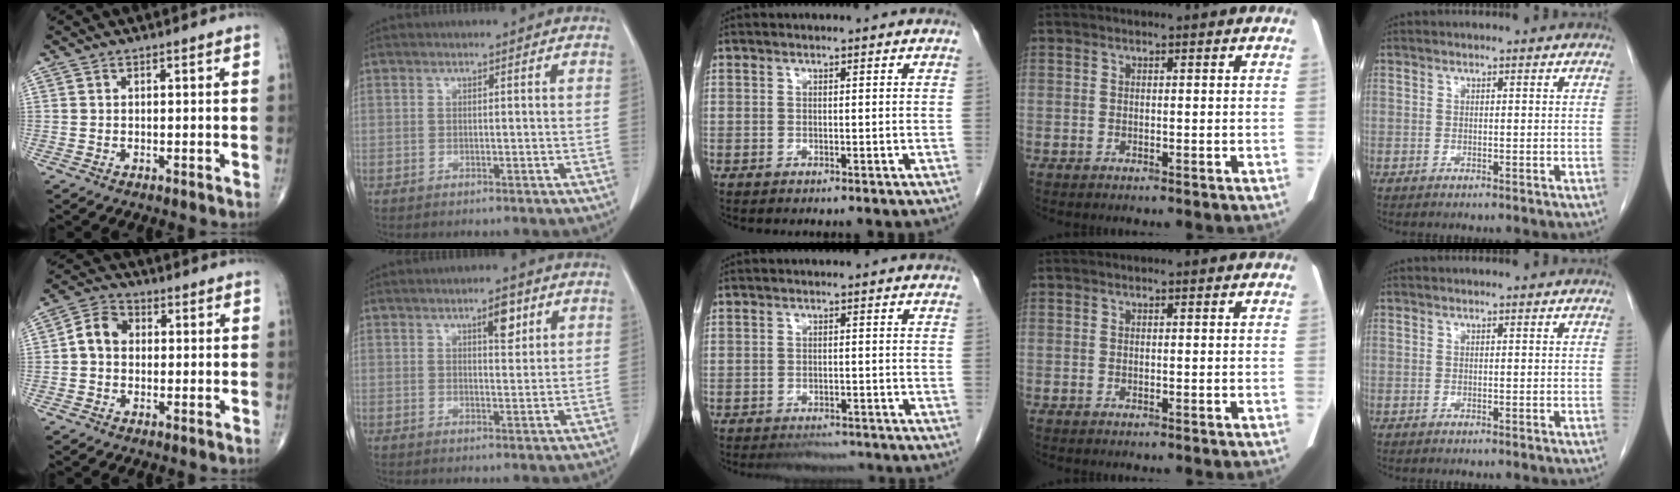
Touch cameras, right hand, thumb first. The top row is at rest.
{"thumb": {"total": 5.8, "force": [0.0, 4.7, 3.5], "torque": [-0.052, 0.021, -0.010]}, "index": {"total": 3.6, "force": [1.9, 1.2, 2.8], "torque": [-0.041, -0.002, 0.028]}, "middle": {"total": 4.3, "force": [-3.8, 1.6, 1.3], "torque": [-0.013, -0.001, -0.054]}}